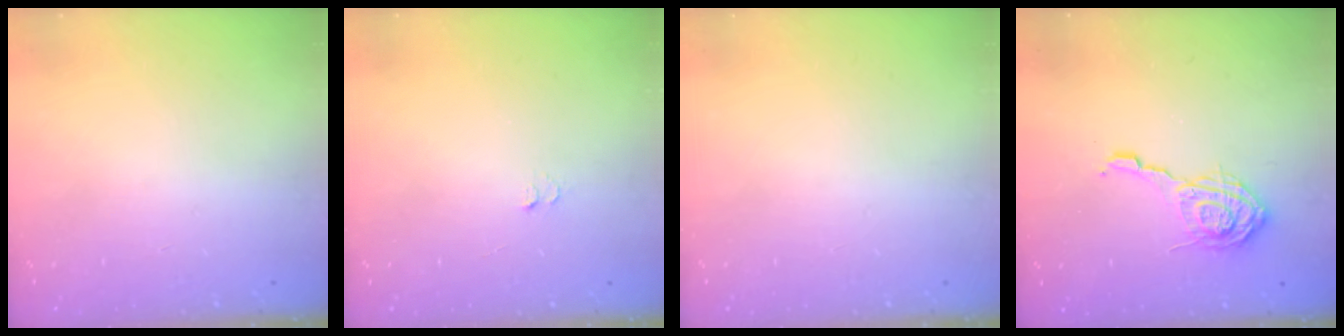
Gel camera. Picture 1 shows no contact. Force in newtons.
{"total": 2.9, "press": 2.9, "slide": 0.3}
{"total": 0.0}
{"total": 11.2, "press": 11.2, "slide": 0.9}